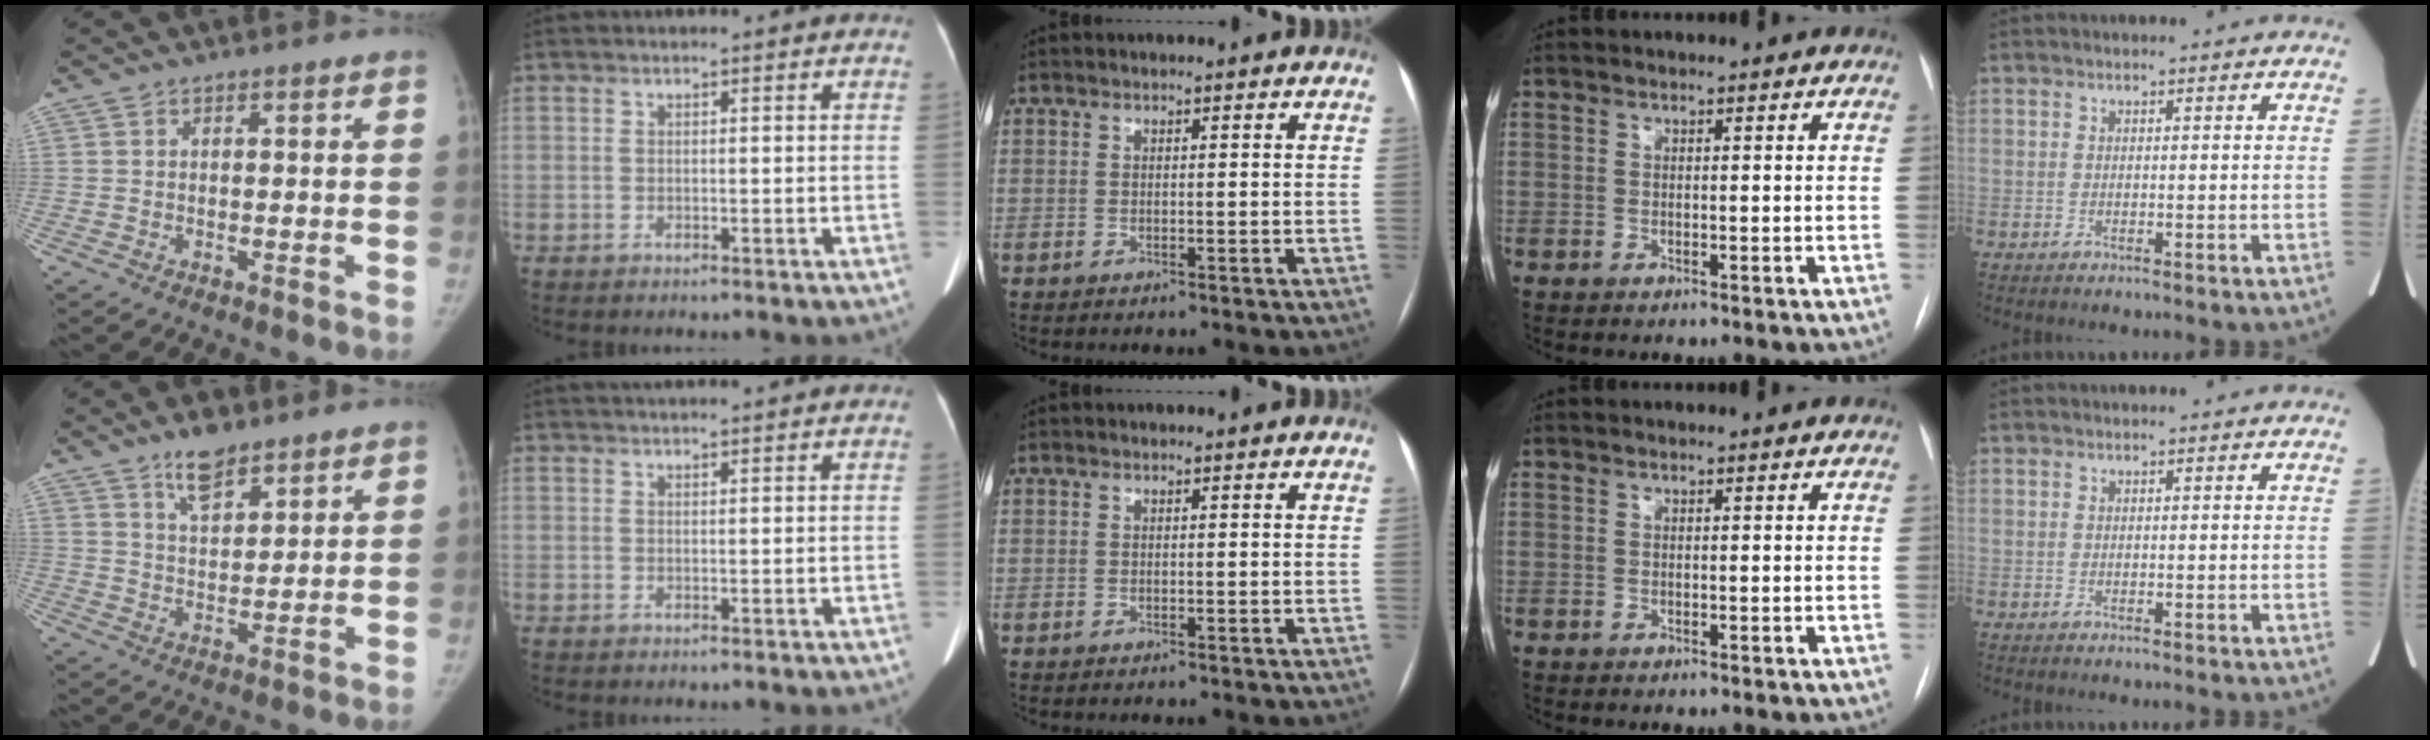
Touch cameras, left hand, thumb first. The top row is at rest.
{"thumb": {"total": 7.0, "force": [5.2, 2.8, 3.8], "torque": [-0.044, -0.036, 0.091]}, "index": {"total": 6.1, "force": [5.6, 0.2, 2.4], "torque": [-0.027, 0.034, 0.068]}}